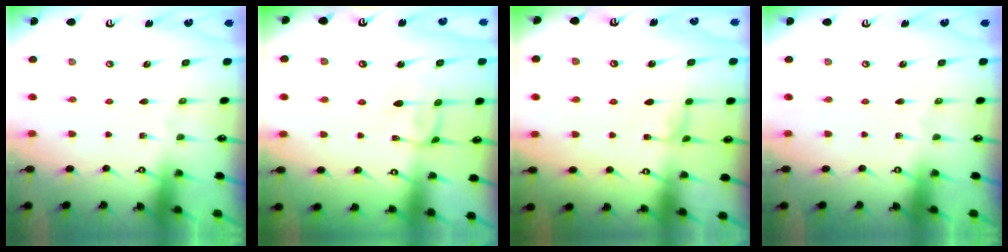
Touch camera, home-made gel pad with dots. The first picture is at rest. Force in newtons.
{"total": 2.0, "press": 2.0, "slide": 0.5}
{"total": 2.3, "press": 2.2, "slide": 0.3}
{"total": 0.0}